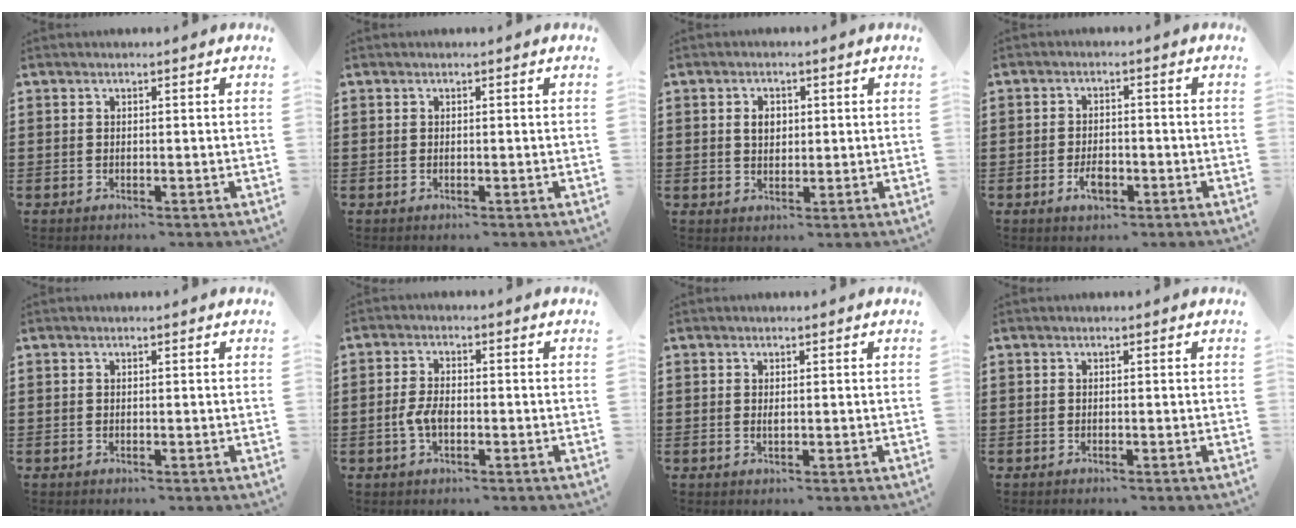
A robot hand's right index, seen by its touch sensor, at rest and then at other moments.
{"total": 0.0}
{"total": 2.6, "force": [0.5, 1.9, 1.7], "torque": [-0.038, 0.010, 0.008]}
{"total": 3.4, "force": [-1.4, 1.6, 2.6], "torque": [-0.052, -0.001, -0.026]}
{"total": 0.0}
{"total": 3.5, "force": [-0.9, 1.8, 2.9], "torque": [-0.076, -0.005, -0.023]}
{"total": 0.8, "force": [0.2, 0.2, 0.7], "torque": [-0.014, -0.001, 0.003]}
{"total": 0.0}